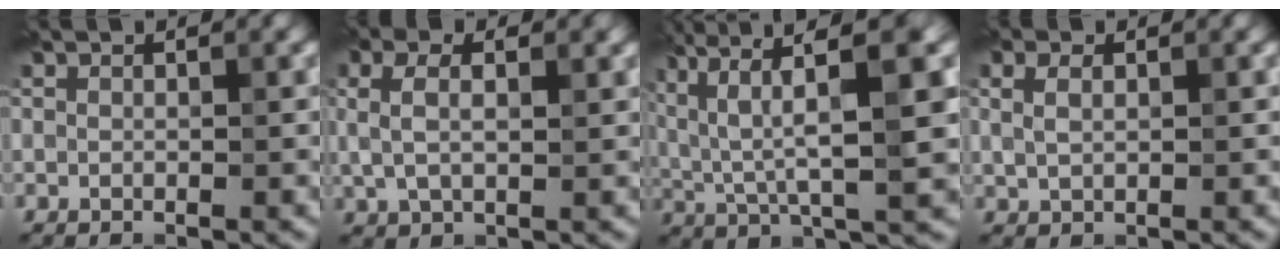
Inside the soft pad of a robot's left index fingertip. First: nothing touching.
{"total": 3.6, "force": [0.9, 1.9, 2.9], "torque": [-0.063, 0.004, 0.015]}
{"total": 10.5, "force": [3.3, 2.8, 9.6], "torque": [-0.172, 0.014, 0.062]}
{"total": 2.4, "force": [0.9, 1.5, 1.6], "torque": [-0.040, 0.000, 0.020]}